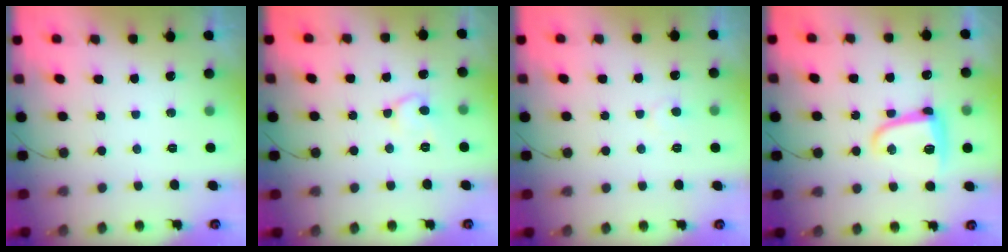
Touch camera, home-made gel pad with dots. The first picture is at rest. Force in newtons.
{"total": 7.7, "press": 7.7, "slide": 0.6}
{"total": 4.3, "press": 4.3, "slide": 0.5}
{"total": 10.2, "press": 10.2, "slide": 0.4}